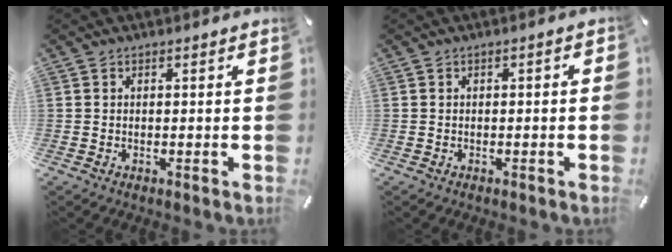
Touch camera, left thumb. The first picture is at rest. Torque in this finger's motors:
{"motor_torque": [-0.16, -0.12, -0.17, 0.14, -0.02]}